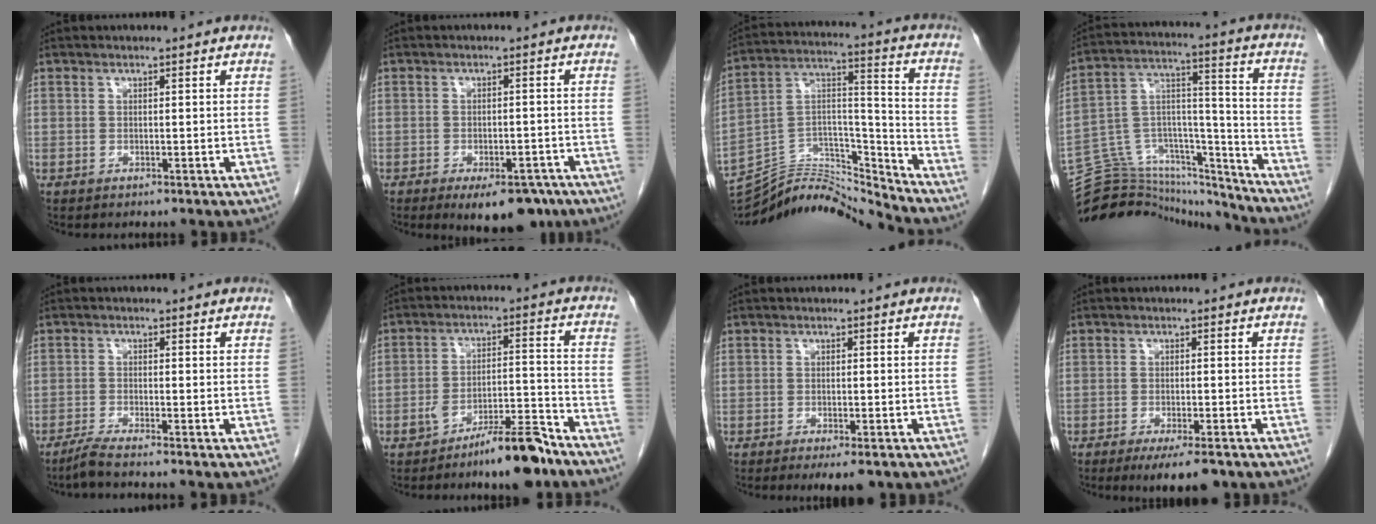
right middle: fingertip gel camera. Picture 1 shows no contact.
{"total": 8.7, "force": [-6.1, 3.7, 5.0], "torque": [-0.057, -0.001, -0.083]}
{"total": 16.3, "force": [-16.1, 0.2, 1.9], "torque": [-0.027, 0.049, -0.281]}
{"total": 22.8, "force": [-21.5, 5.6, 5.2], "torque": [-0.118, 0.050, -0.337]}
{"total": 2.7, "force": [-2.4, -0.8, 1.1], "torque": [-0.030, -0.009, -0.050]}
{"total": 9.3, "force": [-7.1, 1.6, 5.8], "torque": [-0.090, 0.012, -0.117]}
{"total": 4.0, "force": [-2.8, 0.9, 2.8], "torque": [-0.034, -0.008, -0.037]}
{"total": 6.2, "force": [-4.5, 1.2, 4.2], "torque": [-0.057, -0.013, -0.064]}